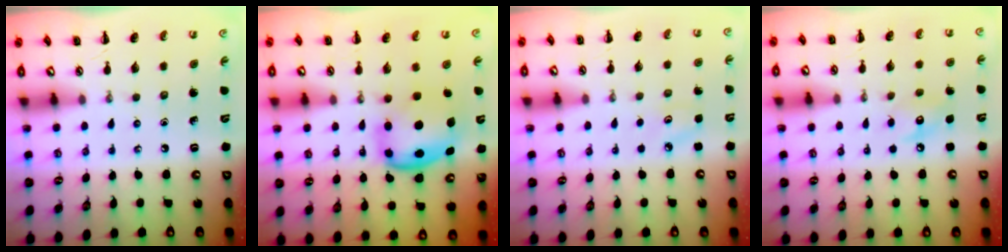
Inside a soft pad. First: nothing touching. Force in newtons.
{"total": 6.6, "press": 6.5, "slide": 1.1}
{"total": 5.4, "press": 5.2, "slide": 1.7}
{"total": 7.0, "press": 7.0, "slide": 0.8}